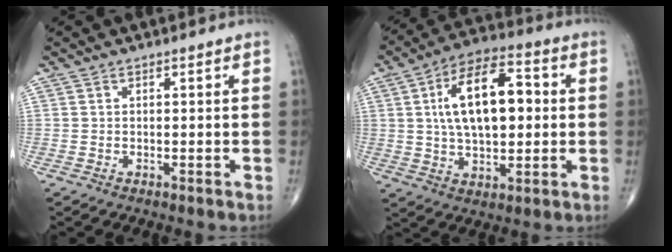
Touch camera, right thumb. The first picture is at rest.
{"total": 16.3, "force": [2.2, 8.4, 13.8], "torque": [-0.215, 0.016, 0.035]}